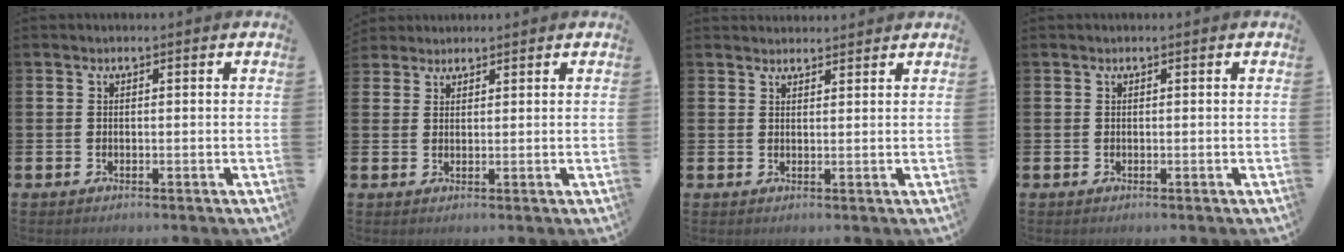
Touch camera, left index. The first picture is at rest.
{"total": 2.6, "force": [2.4, 1.0, -0.2], "torque": [0.007, -0.005, 0.044]}
{"total": 2.2, "force": [2.1, 0.4, 0.0], "torque": [0.009, -0.011, 0.037]}
{"total": 0.0}